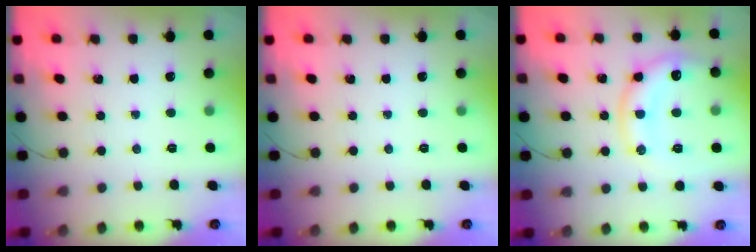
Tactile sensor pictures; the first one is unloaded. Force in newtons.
{"total": 0.0}
{"total": 12.5, "press": 12.4, "slide": 1.6}